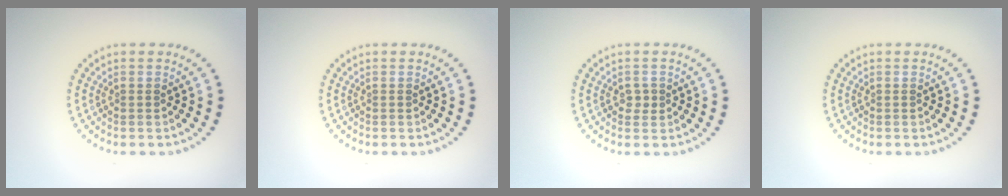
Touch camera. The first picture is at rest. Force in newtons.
{"total": 0.0}
{"total": 1.1, "press": 1.0, "slide": 0.3}
{"total": 0.0}